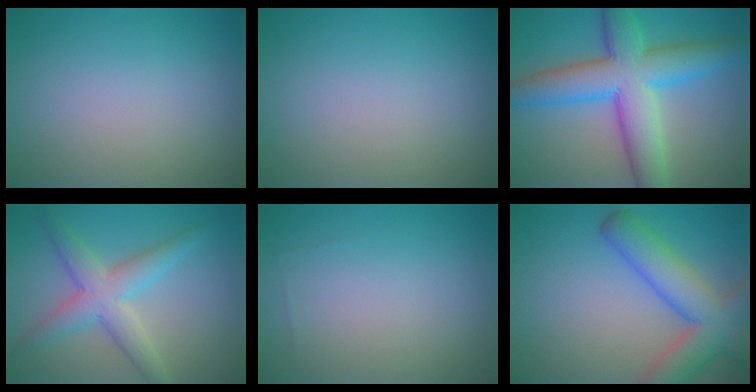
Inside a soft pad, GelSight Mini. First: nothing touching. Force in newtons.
{"total": 0.0}
{"total": 9.8, "press": 9.8, "slide": 0.0}
{"total": 4.7, "press": 4.7, "slide": 0.3}
{"total": 0.0}
{"total": 7.3, "press": 7.3, "slide": 0.4}